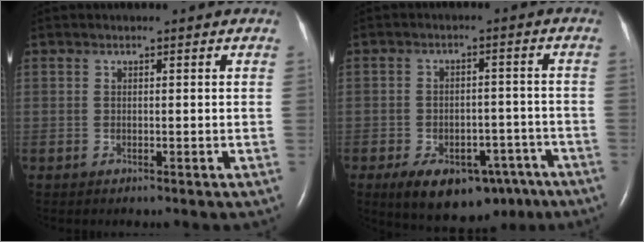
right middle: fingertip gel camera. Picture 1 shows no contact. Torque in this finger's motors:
{"motor_torque": [0.73, -0.81, 0.21, 0.06]}